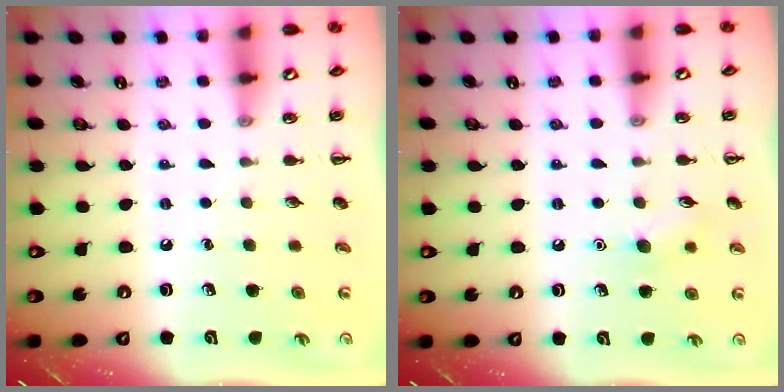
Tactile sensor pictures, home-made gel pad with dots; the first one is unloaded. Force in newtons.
{"total": 8.2, "press": 7.9, "slide": 2.0}